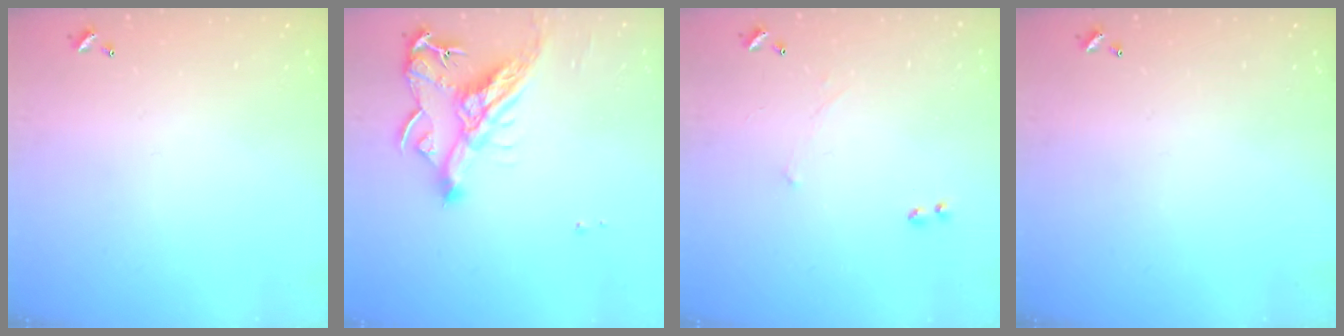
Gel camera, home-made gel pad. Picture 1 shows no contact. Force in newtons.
{"total": 11.7, "press": 11.6, "slide": 1.6}
{"total": 1.7, "press": 1.7, "slide": 0.4}
{"total": 0.0}